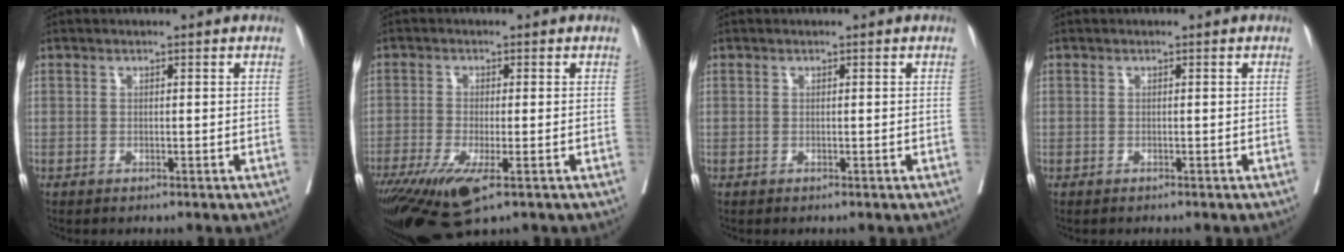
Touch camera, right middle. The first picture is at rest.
{"total": 10.8, "force": [-6.2, 2.6, 8.5], "torque": [-0.151, -0.029, -0.106]}
{"total": 0.0}
{"total": 0.5, "force": [-0.5, 0.1, 0.0], "torque": [-0.011, -0.001, -0.011]}